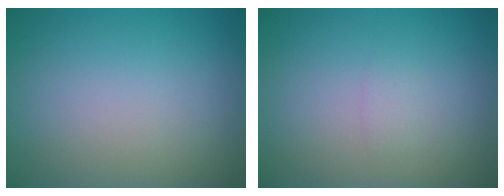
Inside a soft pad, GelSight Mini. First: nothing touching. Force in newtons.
{"total": 0.6, "press": 0.6, "slide": 0.1}